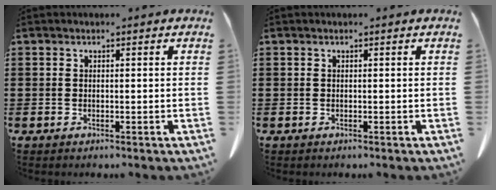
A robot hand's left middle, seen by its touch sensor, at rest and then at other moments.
{"total": 0.0}